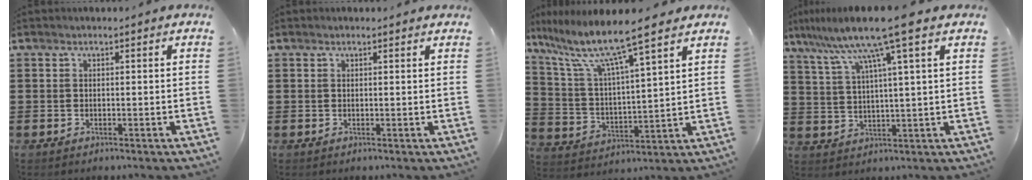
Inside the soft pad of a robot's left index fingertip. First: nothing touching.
{"total": 0.6, "force": [0.5, 0.1, 0.3], "torque": [-0.008, -0.001, 0.010]}
{"total": 9.9, "force": [8.0, -0.2, 5.8], "torque": [-0.144, -0.046, 0.130]}
{"total": 10.2, "force": [6.8, -0.4, 7.6], "torque": [-0.168, -0.019, 0.111]}